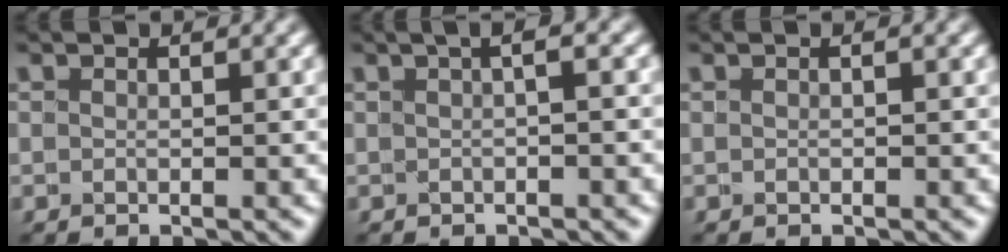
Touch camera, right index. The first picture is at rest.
{"total": 2.0, "force": [0.5, 0.9, 1.8], "torque": [-0.017, 0.019, 0.001]}
{"total": 0.0}